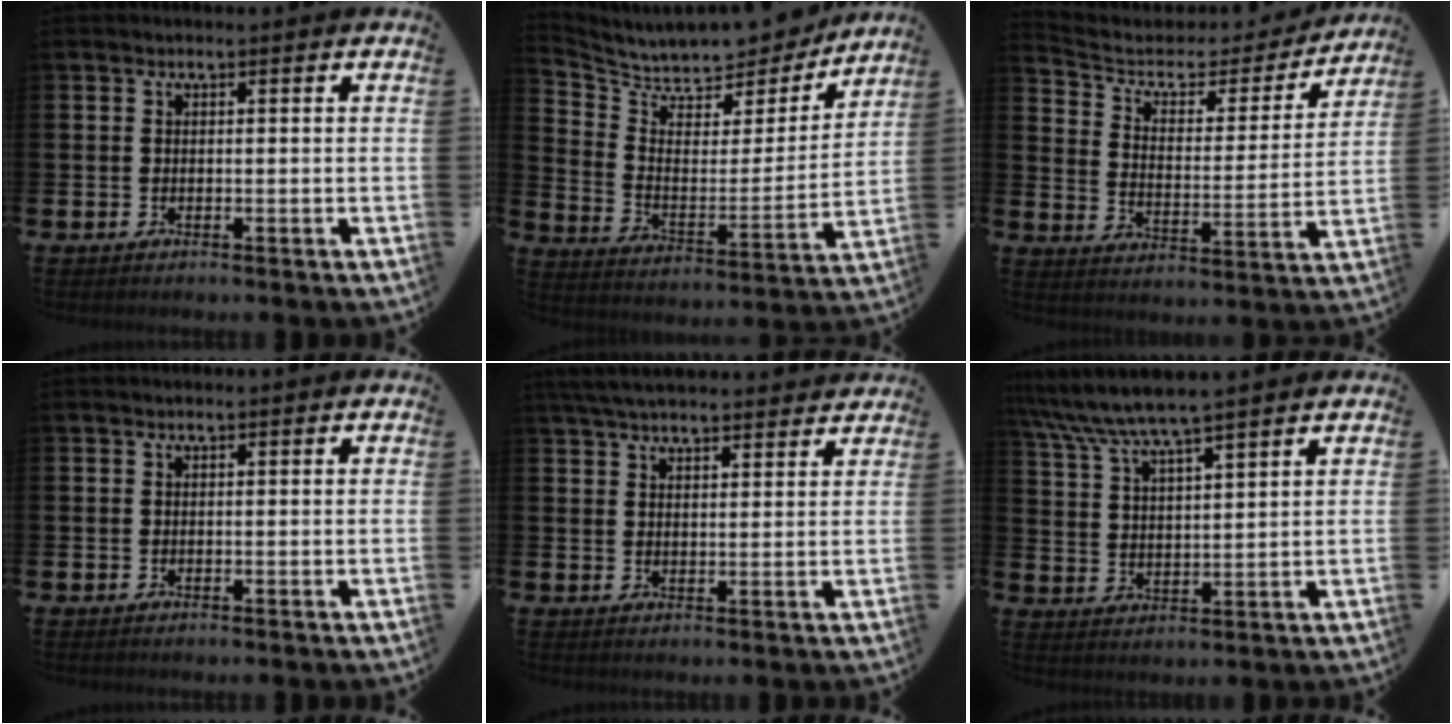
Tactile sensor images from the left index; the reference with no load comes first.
{"total": 7.5, "force": [7.1, 2.3, 1.0], "torque": [-0.059, -0.066, 0.119]}
{"total": 5.7, "force": [4.7, 2.7, 1.6], "torque": [-0.056, -0.038, 0.070]}
{"total": 0.0}
{"total": 5.1, "force": [4.9, 0.8, 1.3], "torque": [-0.036, -0.016, 0.092]}
{"total": 6.5, "force": [6.0, 0.2, 2.5], "torque": [-0.073, -0.025, 0.107]}